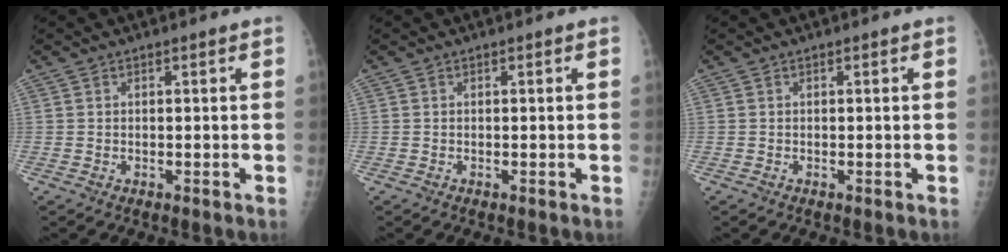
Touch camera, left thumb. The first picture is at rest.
{"total": 0.0}
{"total": 0.0}